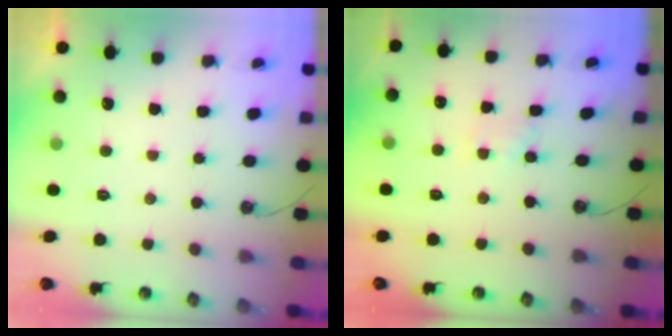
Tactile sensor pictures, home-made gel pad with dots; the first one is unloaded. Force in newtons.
{"total": 2.0, "press": 2.0, "slide": 0.2}